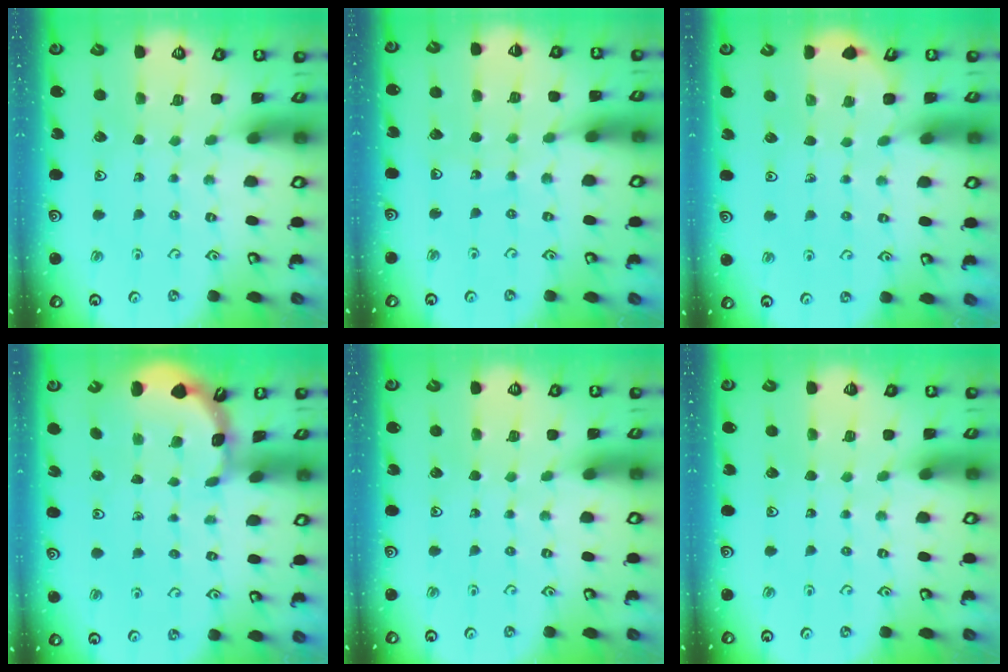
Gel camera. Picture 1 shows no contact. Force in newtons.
{"total": 7.2, "press": 6.7, "slide": 2.5}
{"total": 2.7, "press": 2.6, "slide": 0.8}
{"total": 1.7, "press": 1.7, "slide": 0.0}
{"total": 0.0}
{"total": 0.0}